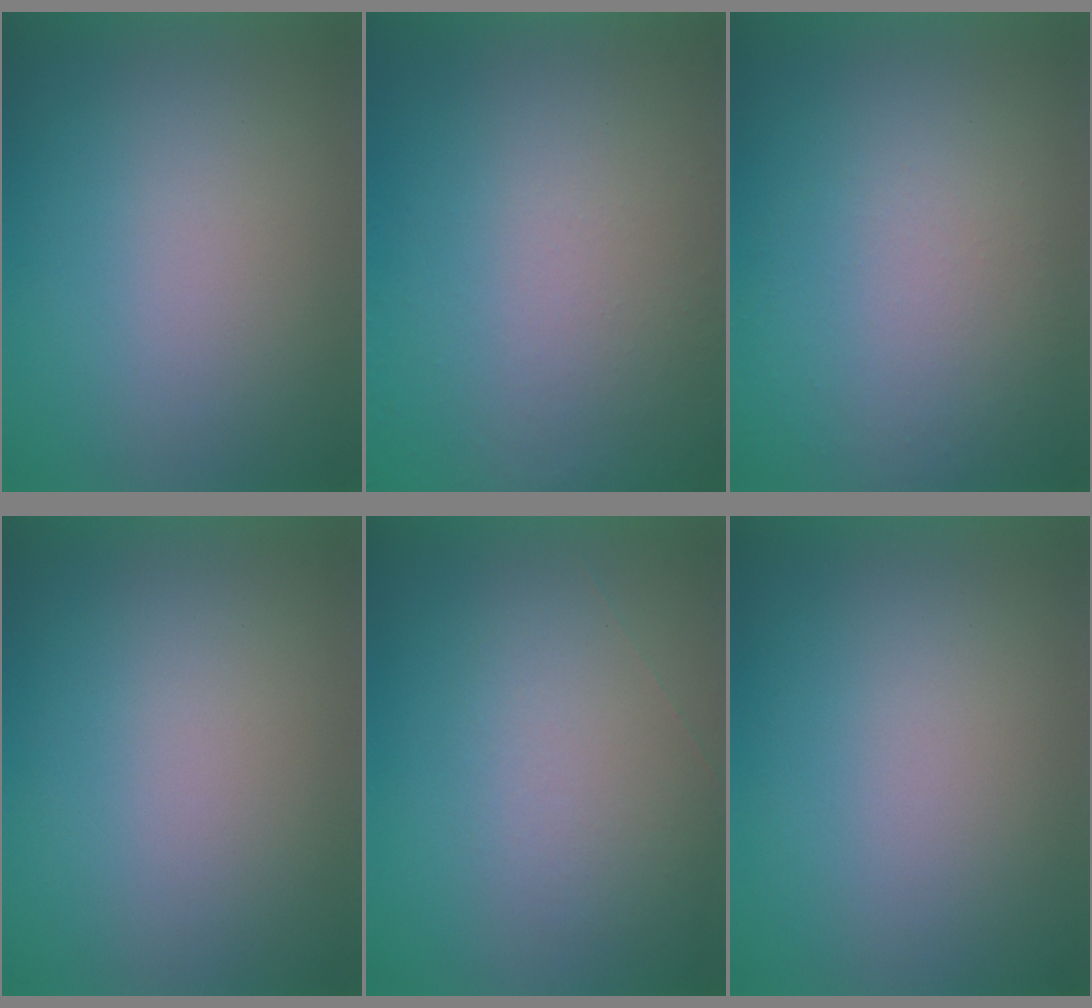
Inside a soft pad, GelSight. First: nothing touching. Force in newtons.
{"total": 4.7}
{"total": 1.0}
{"total": 0.0}
{"total": 1.0}
{"total": 0.0}